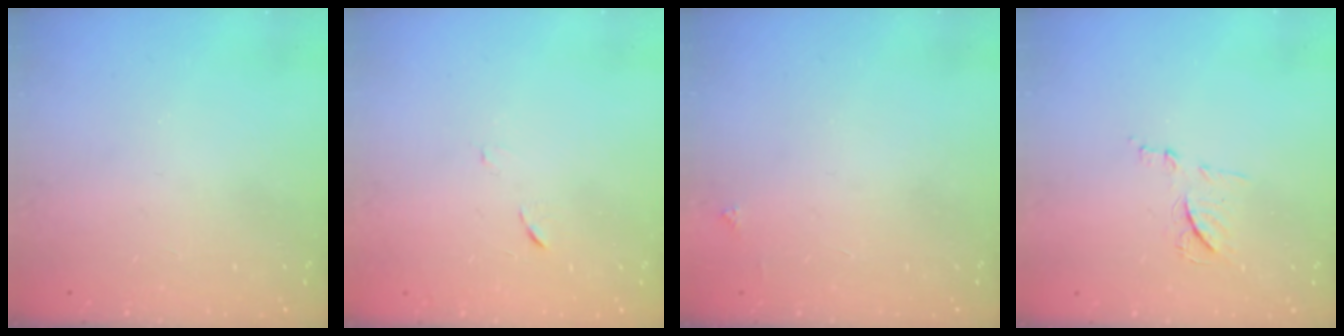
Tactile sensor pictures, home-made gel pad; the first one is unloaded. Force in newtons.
{"total": 5.0, "press": 4.9, "slide": 0.6}
{"total": 2.0, "press": 2.0, "slide": 0.3}
{"total": 7.6, "press": 7.6, "slide": 0.6}